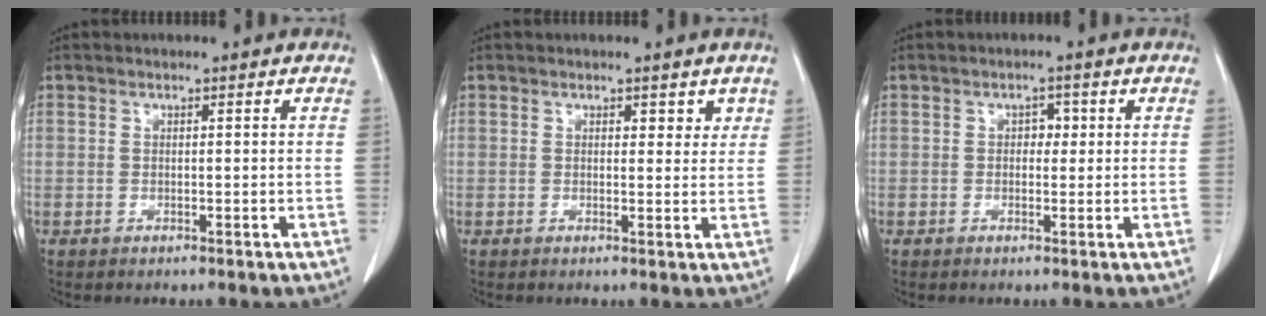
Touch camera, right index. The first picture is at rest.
{"total": 2.6, "force": [1.7, 1.5, 1.2], "torque": [-0.007, -0.003, 0.023]}
{"total": 1.9, "force": [0.4, 1.3, 1.3], "torque": [-0.012, 0.005, 0.005]}